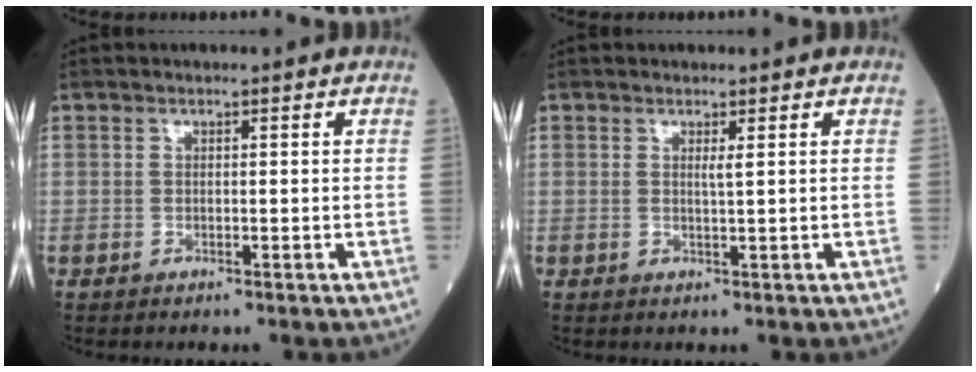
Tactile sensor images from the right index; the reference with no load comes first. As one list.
[{"total": 0.9, "force": [0.5, -0.3, 0.8], "torque": [-0.021, -0.004, 0.012]}]